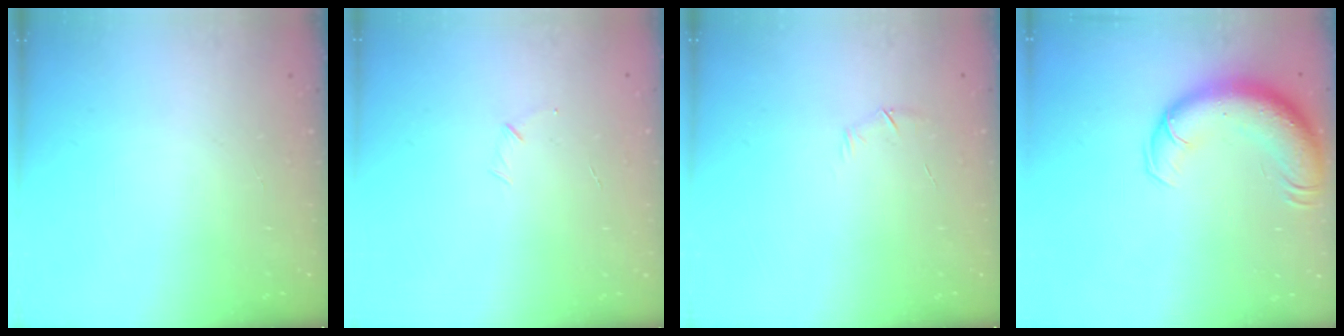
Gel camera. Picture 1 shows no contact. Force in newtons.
{"total": 3.8, "press": 3.6, "slide": 1.0}
{"total": 4.1, "press": 4.0, "slide": 0.9}
{"total": 14.3, "press": 13.9, "slide": 3.3}